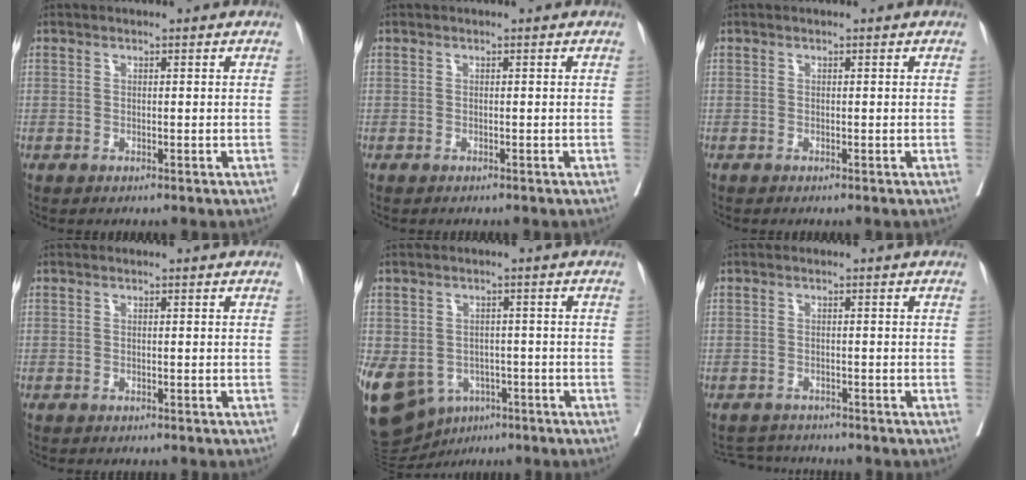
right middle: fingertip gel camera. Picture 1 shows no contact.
{"total": 1.3, "force": [-1.2, 0.3, 0.4], "torque": [-0.010, -0.003, -0.016]}
{"total": 0.0}
{"total": 2.3, "force": [-2.1, 0.5, 0.9], "torque": [-0.016, -0.004, -0.024]}
{"total": 22.3, "force": [-9.2, 17.5, 10.3], "torque": [-0.324, -0.012, -0.125]}
{"total": 4.1, "force": [-4.1, 0.6, -0.1], "torque": [0.003, -0.007, -0.067]}